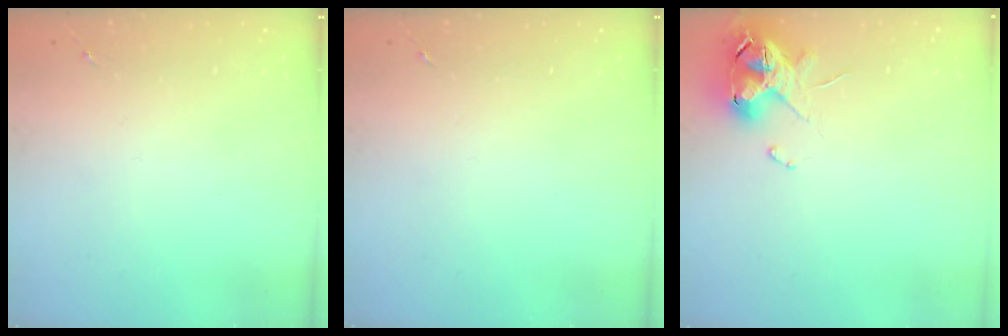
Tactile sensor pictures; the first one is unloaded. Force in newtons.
{"total": 0.0}
{"total": 11.5, "press": 11.4, "slide": 1.5}